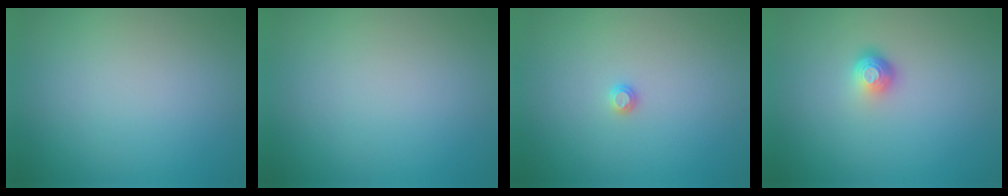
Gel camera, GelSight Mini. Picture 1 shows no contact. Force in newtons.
{"total": 0.0}
{"total": 0.6, "press": 0.6, "slide": 0.2}
{"total": 1.8, "press": 1.2, "slide": 1.3}